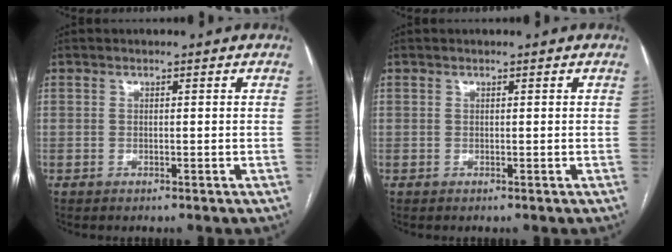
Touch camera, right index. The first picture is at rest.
{"total": 0.0}